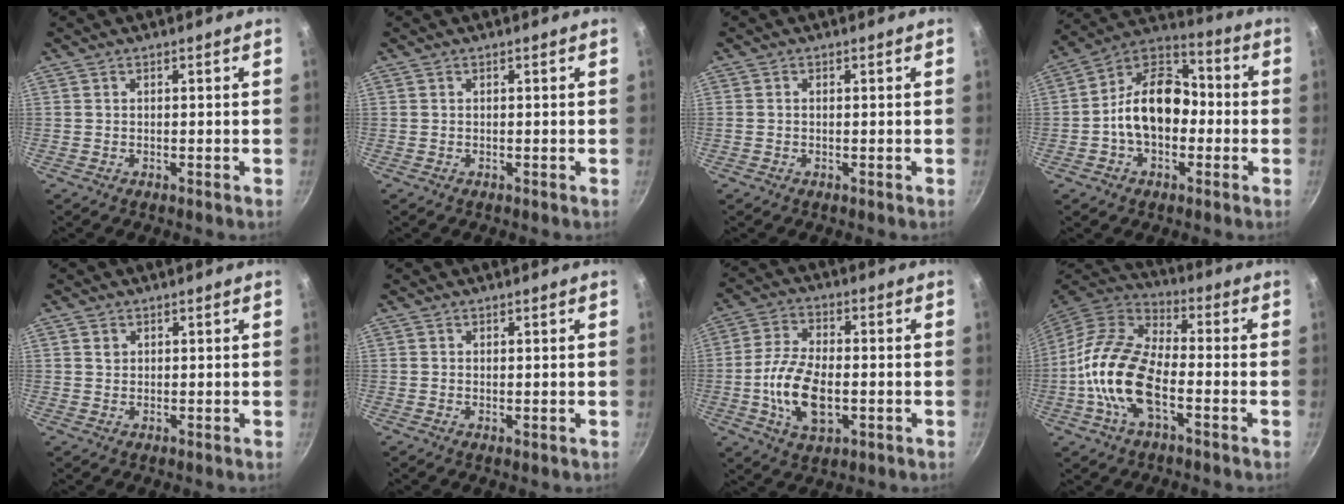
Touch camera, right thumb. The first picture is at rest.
{"total": 0.0}
{"total": 0.6, "force": [0.0, 0.5, 0.4], "torque": [-0.007, 0.003, 0.000]}
{"total": 15.6, "force": [-1.7, 10.7, 11.2], "torque": [-0.142, 0.050, -0.048]}
{"total": 1.4, "force": [0.6, 1.1, 0.5], "torque": [-0.008, 0.000, 0.010]}
{"total": 0.5, "force": [0.3, 0.2, 0.4], "torque": [-0.006, -0.006, 0.003]}
{"total": 12.2, "force": [-2.2, 6.5, 10.1], "torque": [-0.190, 0.016, -0.043]}
{"total": 16.6, "force": [-4.1, 8.3, 13.8], "torque": [-0.253, 0.036, -0.093]}